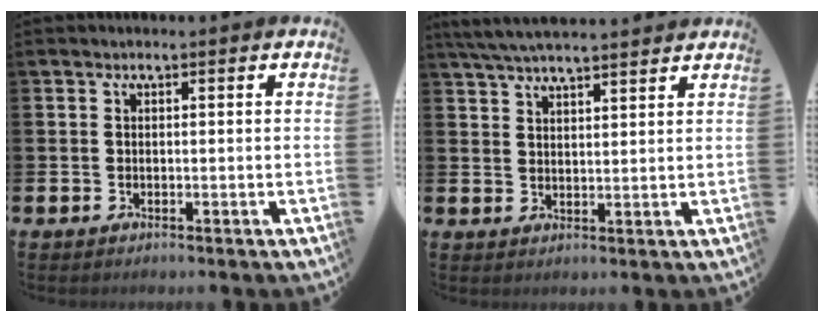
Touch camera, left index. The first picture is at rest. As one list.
[{"total": 4.9, "force": [4.7, 0.2, 1.4], "torque": [-0.045, -0.015, 0.087]}]